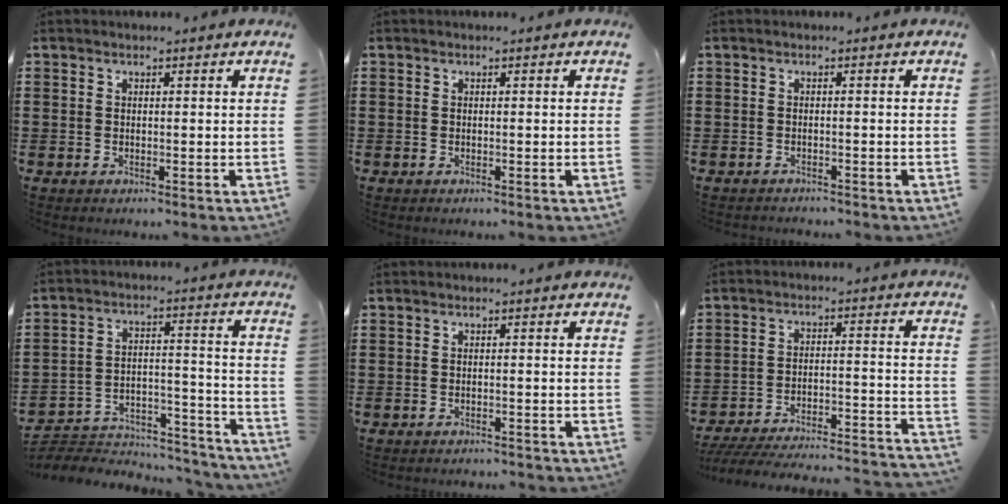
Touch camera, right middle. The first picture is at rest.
{"total": 0.0}
{"total": 1.0, "force": [-1.0, 0.0, -0.1], "torque": [-0.002, 0.000, -0.020]}
{"total": 4.6, "force": [-4.4, 1.2, 0.6], "torque": [-0.012, 0.004, -0.091]}
{"total": 1.1, "force": [-1.1, -0.1, 0.1], "torque": [-0.005, 0.002, -0.023]}
{"total": 4.7, "force": [-4.3, 0.2, 1.8], "torque": [-0.045, -0.017, -0.094]}